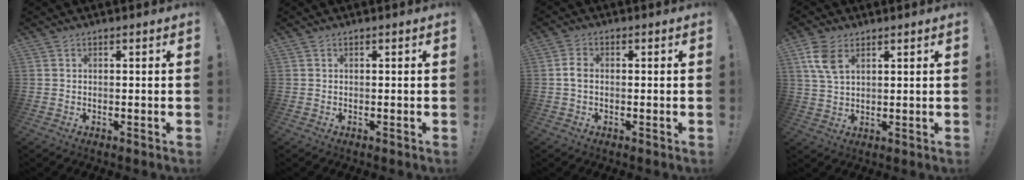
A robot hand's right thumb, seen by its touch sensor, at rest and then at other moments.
{"total": 0.0}
{"total": 3.0, "force": [-0.4, 2.0, 2.3], "torque": [-0.047, 0.013, -0.004]}
{"total": 7.5, "force": [3.7, 4.2, 5.0], "torque": [-0.103, -0.011, 0.070]}